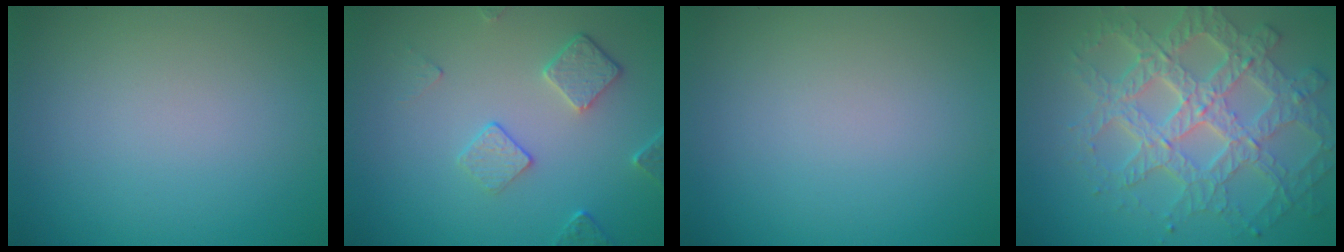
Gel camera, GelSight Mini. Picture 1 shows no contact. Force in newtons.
{"total": 2.7, "press": 2.0, "slide": 1.7}
{"total": 0.0}
{"total": 8.0, "press": 5.9, "slide": 5.4}